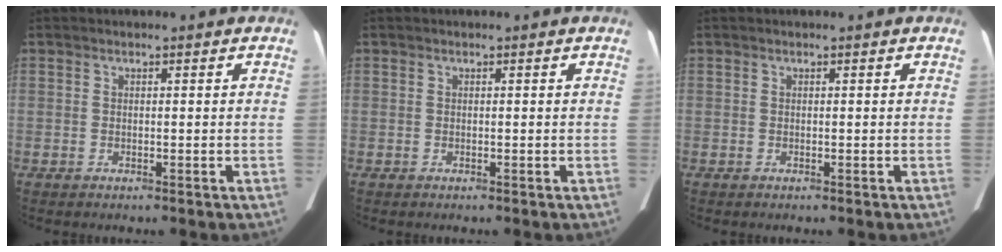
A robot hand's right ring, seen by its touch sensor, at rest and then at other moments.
{"total": 0.0}
{"total": 0.0}